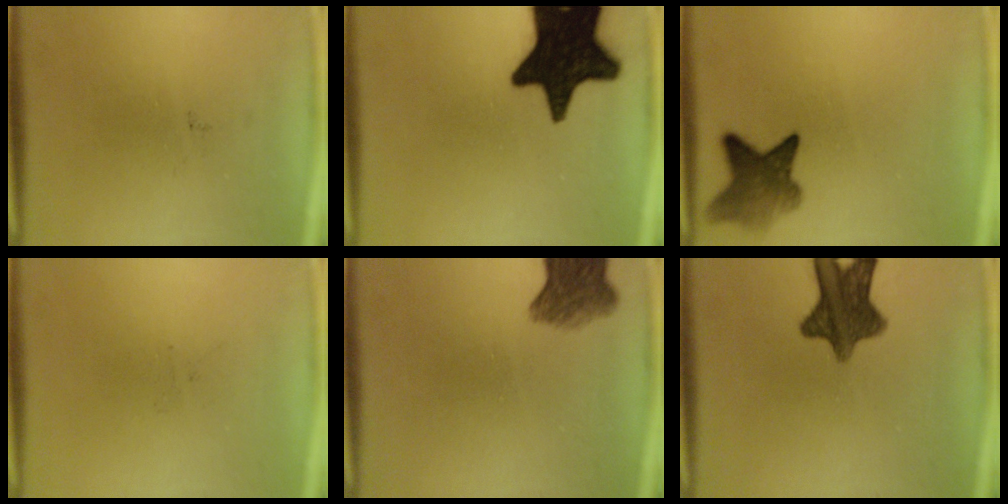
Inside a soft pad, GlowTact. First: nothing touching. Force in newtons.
{"total": 19.6}
{"total": 5.9}
{"total": 0.0}
{"total": 6.2}
{"total": 10.4}